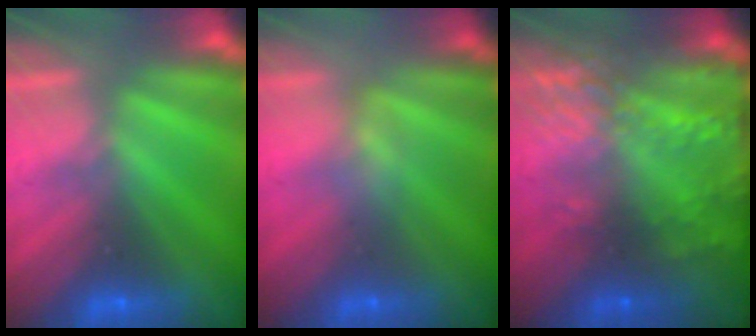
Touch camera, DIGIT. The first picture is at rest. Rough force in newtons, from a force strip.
{"total": 2.4}
{"total": 7.6}